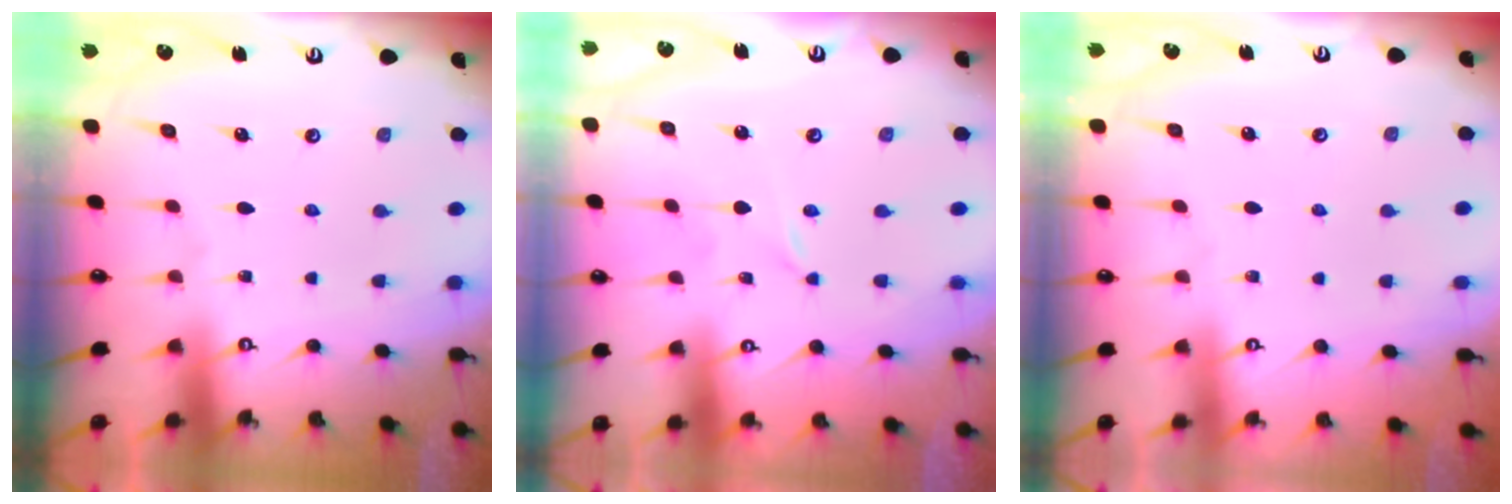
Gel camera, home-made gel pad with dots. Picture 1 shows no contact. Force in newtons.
{"total": 0.0}
{"total": 0.0}